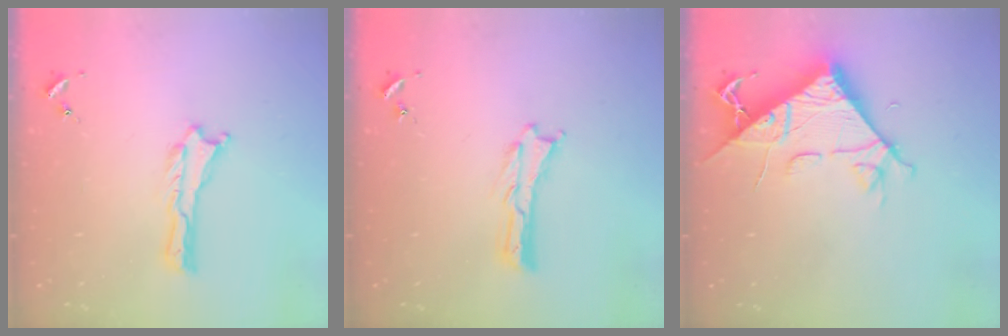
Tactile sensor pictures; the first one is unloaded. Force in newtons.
{"total": 0.0}
{"total": 8.4, "press": 8.3, "slide": 0.8}